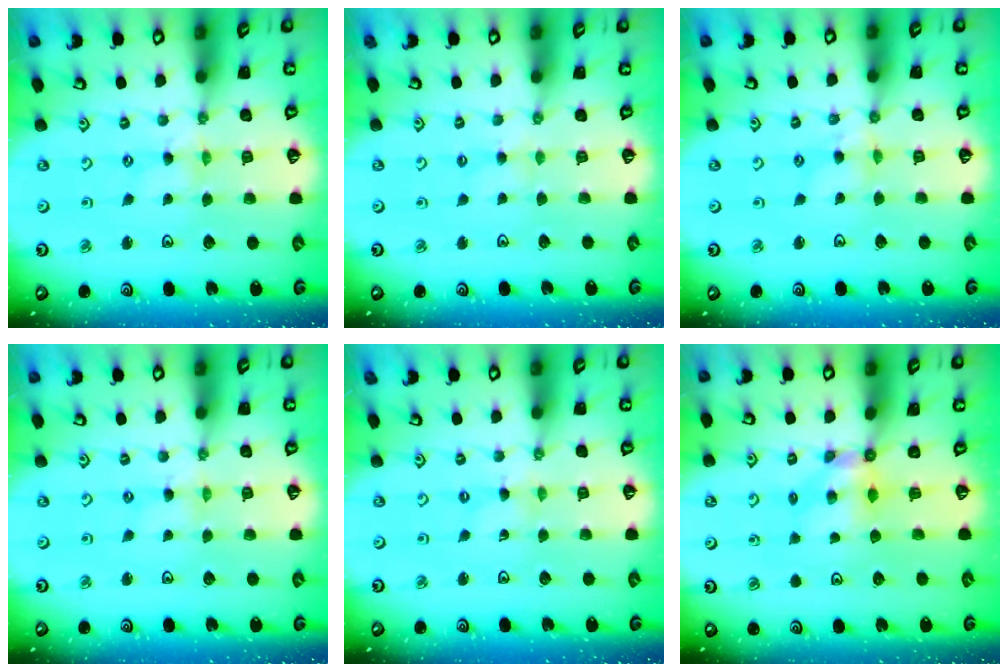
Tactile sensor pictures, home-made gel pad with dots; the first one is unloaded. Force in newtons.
{"total": 2.1, "press": 2.0, "slide": 0.4}
{"total": 3.5, "press": 3.5, "slide": 0.3}
{"total": 0.0}
{"total": 0.0}
{"total": 5.2, "press": 5.2, "slide": 0.3}